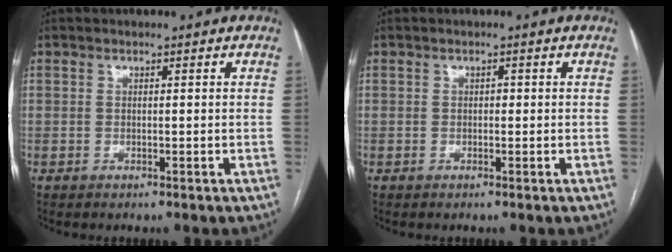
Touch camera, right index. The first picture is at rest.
{"total": 0.6, "force": [0.0, 0.5, 0.4], "torque": [-0.005, 0.005, -0.003]}